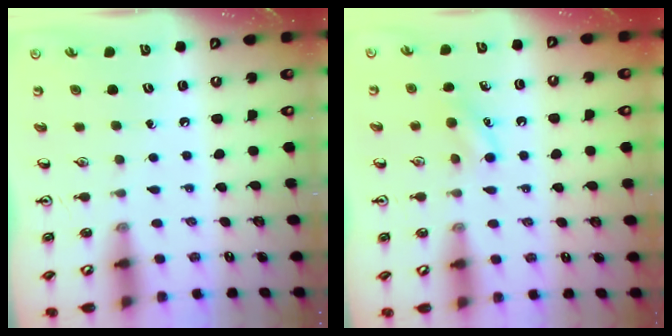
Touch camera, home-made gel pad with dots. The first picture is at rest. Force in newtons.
{"total": 4.7, "press": 4.5, "slide": 1.4}